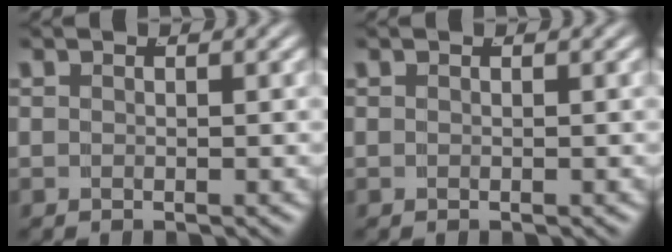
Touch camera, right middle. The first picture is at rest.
{"total": 0.0}